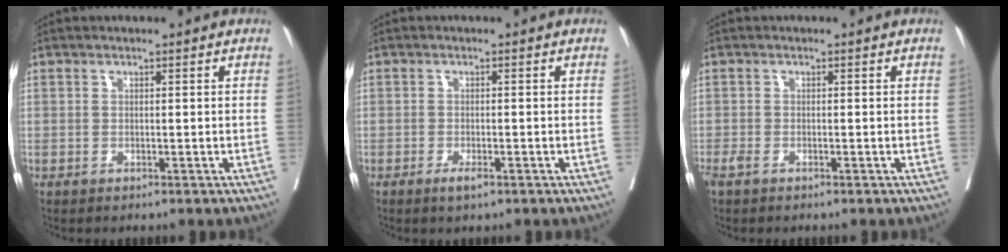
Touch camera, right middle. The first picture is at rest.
{"total": 1.8, "force": [-1.1, 0.4, 1.4], "torque": [-0.023, -0.001, -0.017]}
{"total": 1.5, "force": [-1.0, 0.6, 1.0], "torque": [-0.021, -0.003, -0.018]}